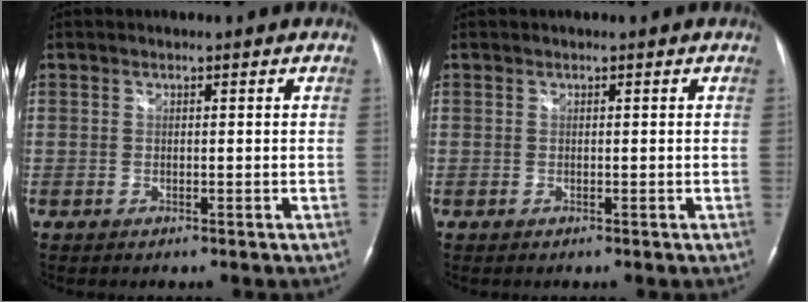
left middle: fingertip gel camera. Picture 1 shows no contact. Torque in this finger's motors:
{"motor_torque": [0.35, -0.32, 0.05, 0.00]}